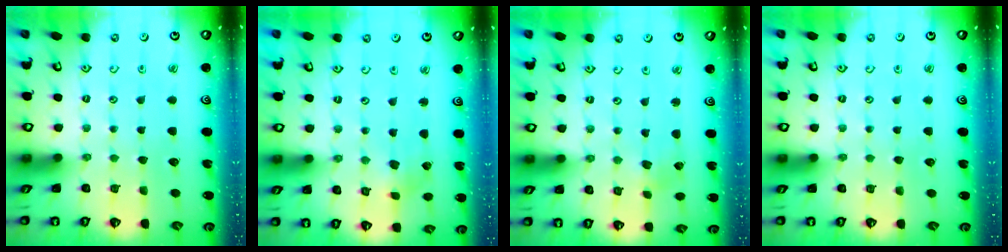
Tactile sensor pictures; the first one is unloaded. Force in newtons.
{"total": 2.4, "press": 2.3, "slide": 0.5}
{"total": 2.6, "press": 2.6, "slide": 0.4}
{"total": 0.0}